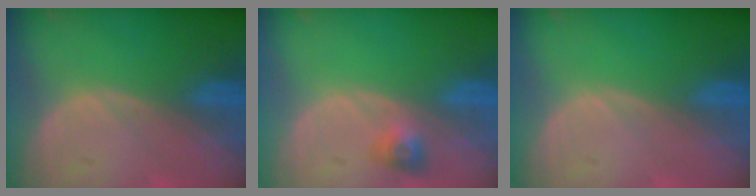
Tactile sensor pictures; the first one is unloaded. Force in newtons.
{"total": 2.9, "press": 2.6, "slide": 1.2}
{"total": 0.0}